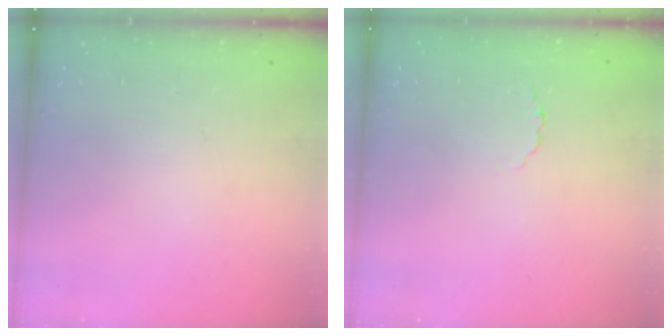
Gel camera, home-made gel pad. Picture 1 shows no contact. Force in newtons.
{"total": 2.0, "press": 1.9, "slide": 0.6}